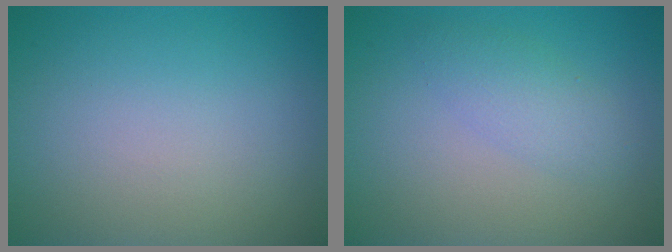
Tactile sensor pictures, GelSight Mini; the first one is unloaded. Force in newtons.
{"total": 2.2, "press": 2.2, "slide": 0.1}